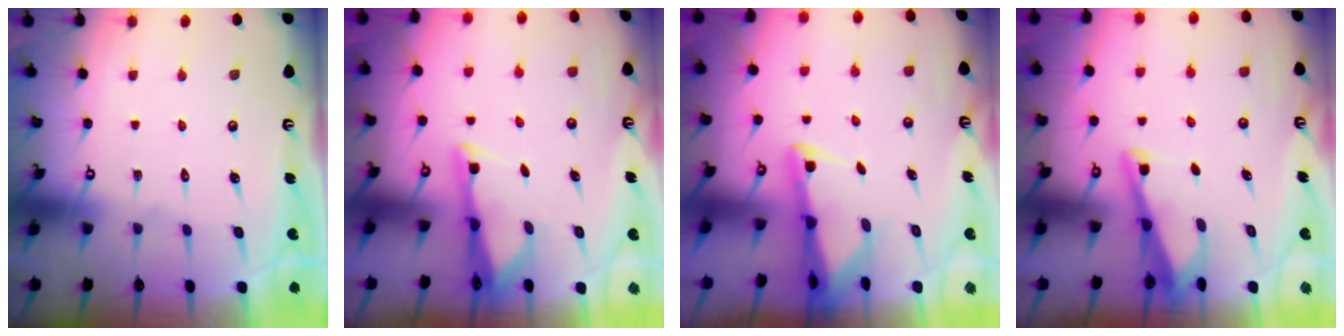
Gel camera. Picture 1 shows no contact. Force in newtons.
{"total": 2.8, "press": 2.7, "slide": 0.4}
{"total": 2.3, "press": 2.3, "slide": 0.5}
{"total": 4.0, "press": 3.9, "slide": 0.5}